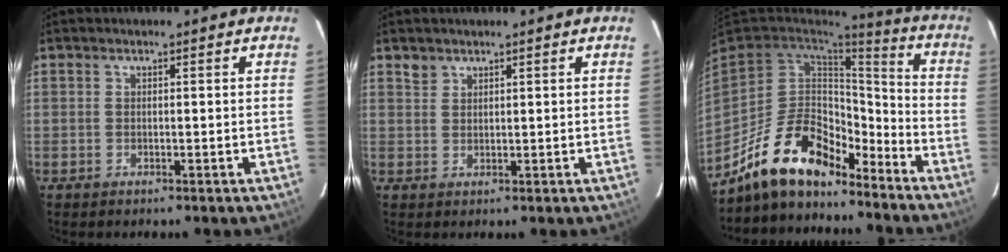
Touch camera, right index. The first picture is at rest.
{"total": 1.7, "force": [1.3, 1.0, 0.1], "torque": [0.000, 0.004, 0.025]}
{"total": 18.3, "force": [-14.0, 7.7, 8.9], "torque": [-0.193, 0.012, -0.238]}